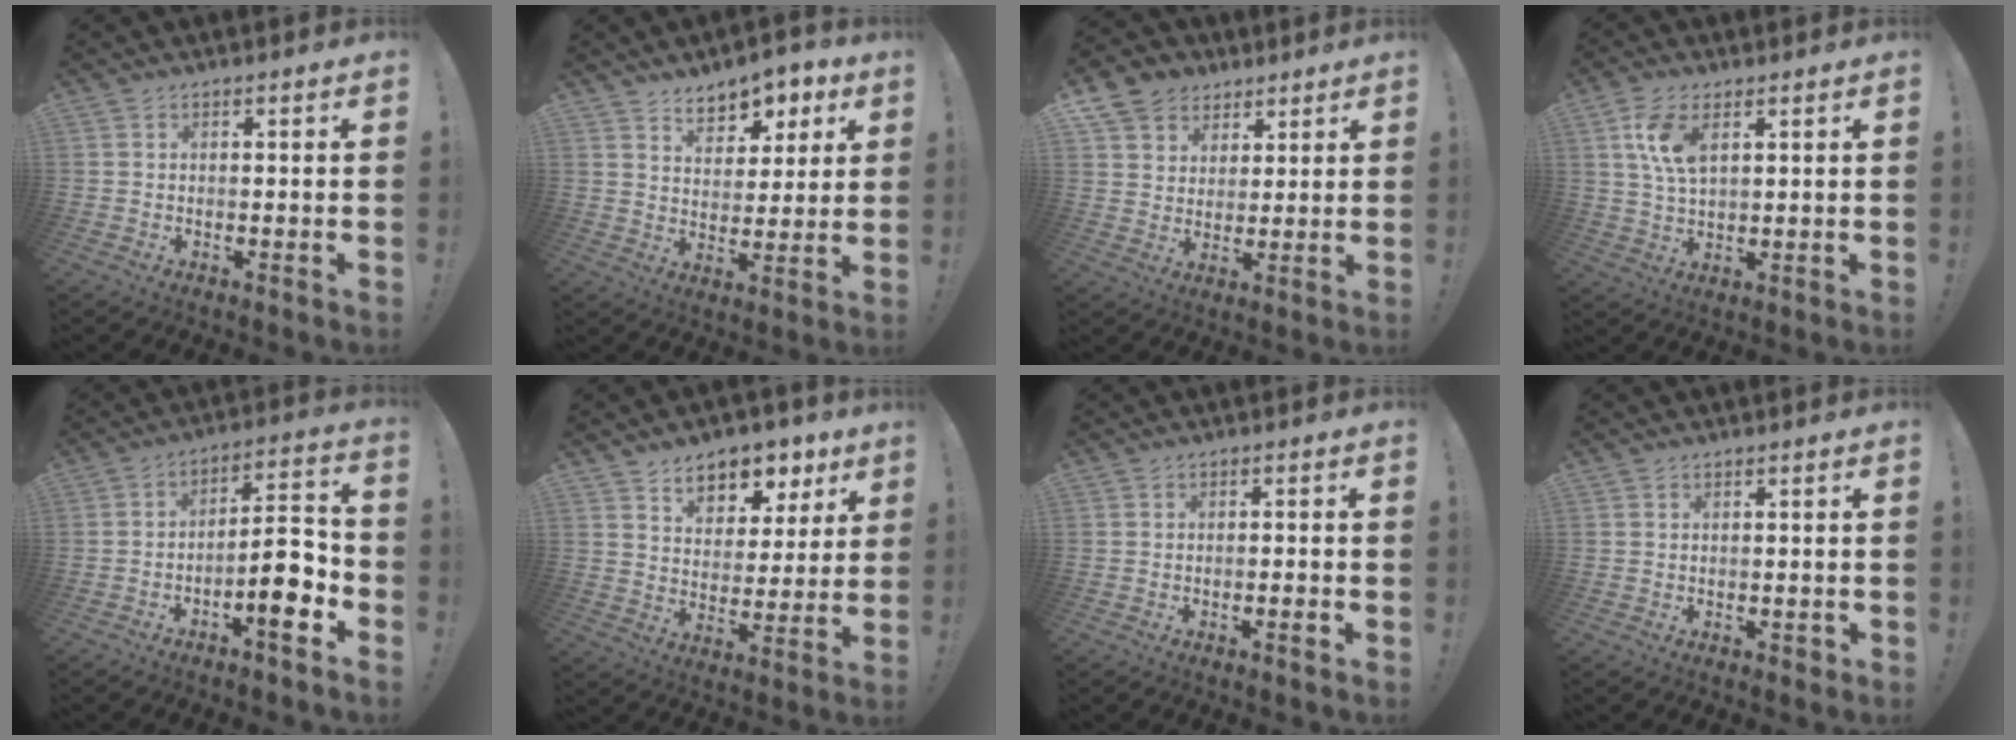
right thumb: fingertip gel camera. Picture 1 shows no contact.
{"total": 7.9, "force": [5.6, 4.9, 2.6], "torque": [-0.032, -0.041, 0.105]}
{"total": 7.4, "force": [3.2, 6.5, 1.2], "torque": [-0.014, -0.019, 0.066]}
{"total": 8.6, "force": [3.5, 4.2, 6.7], "torque": [-0.139, -0.004, 0.062]}
{"total": 11.5, "force": [-5.0, 3.4, 9.8], "torque": [-0.148, 0.024, -0.085]}
{"total": 9.1, "force": [6.5, 5.7, 2.9], "torque": [-0.036, -0.051, 0.121]}
{"total": 2.1, "force": [-1.0, 0.2, 1.8], "torque": [-0.033, 0.004, -0.015]}
{"total": 1.2, "force": [-0.1, 0.8, 0.8], "torque": [-0.010, 0.002, -0.002]}